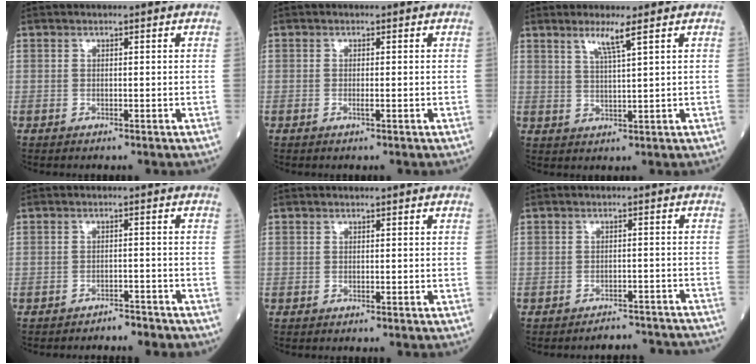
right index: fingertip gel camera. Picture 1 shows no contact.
{"total": 0.8, "force": [-0.4, -0.1, 0.7], "torque": [-0.015, -0.002, -0.006]}
{"total": 3.6, "force": [2.3, -0.7, 2.7], "torque": [-0.056, -0.004, 0.046]}
{"total": 3.8, "force": [-3.6, 1.2, 0.6], "torque": [-0.006, 0.001, -0.045]}
{"total": 0.0}
{"total": 8.7, "force": [-8.6, 1.4, 0.7], "torque": [0.008, 0.014, -0.091]}